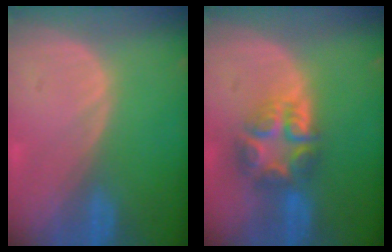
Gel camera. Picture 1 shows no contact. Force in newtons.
{"total": 7.7, "press": 6.7, "slide": 3.8}